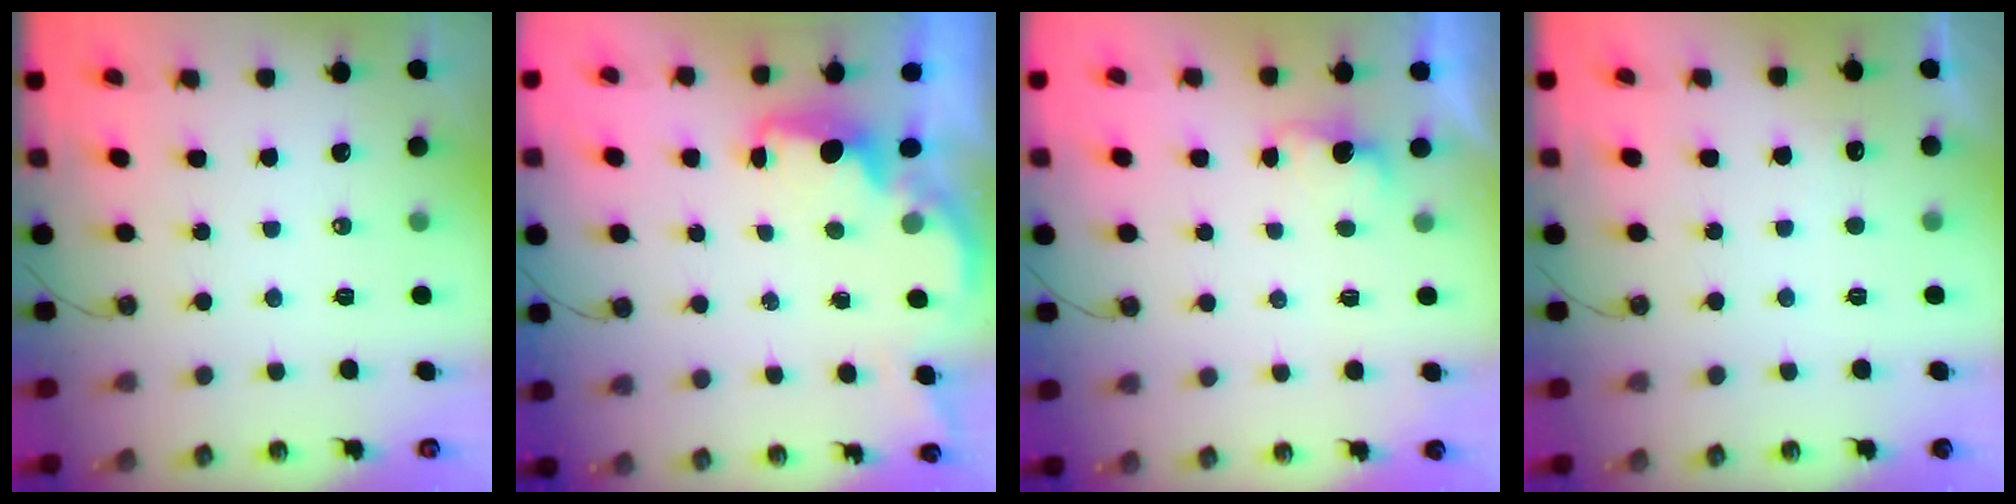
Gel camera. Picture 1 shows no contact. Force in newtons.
{"total": 1.9, "press": 1.8, "slide": 0.7}
{"total": 2.0, "press": 1.7, "slide": 0.9}
{"total": 2.7, "press": 2.5, "slide": 1.0}